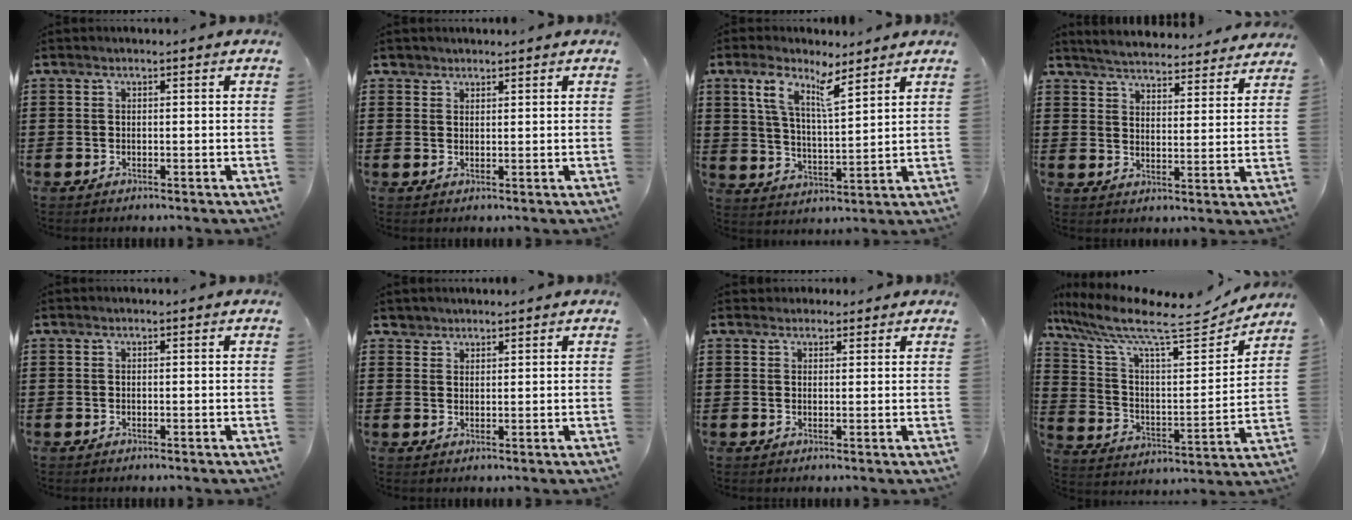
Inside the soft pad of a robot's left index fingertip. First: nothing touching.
{"total": 1.5, "force": [1.3, 0.8, 0.0], "torque": [-0.005, 0.004, 0.025]}
{"total": 8.1, "force": [5.5, 2.0, 5.7], "torque": [-0.128, -0.008, 0.096]}
{"total": 4.7, "force": [4.7, -0.3, 0.4], "torque": [-0.029, -0.033, 0.081]}
{"total": 0.0}
{"total": 1.8, "force": [1.6, 0.9, 0.0], "torque": [-0.005, 0.003, 0.032]}
{"total": 1.9, "force": [1.6, 0.9, 0.1], "torque": [-0.007, 0.007, 0.032]}
{"total": 11.0, "force": [8.5, 2.4, 6.6], "torque": [-0.152, -0.059, 0.135]}